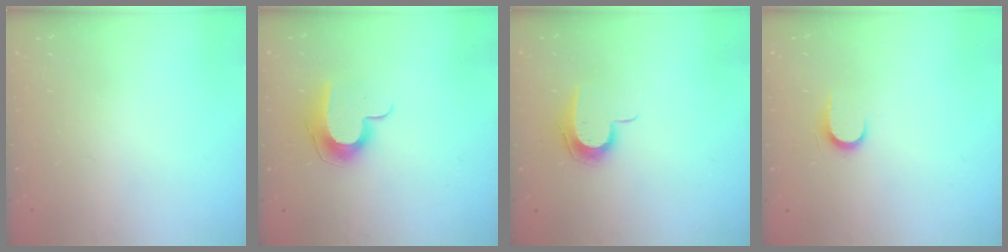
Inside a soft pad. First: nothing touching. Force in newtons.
{"total": 9.6, "press": 9.6, "slide": 0.7}
{"total": 8.5, "press": 8.5, "slide": 0.8}
{"total": 6.1, "press": 6.1, "slide": 0.6}